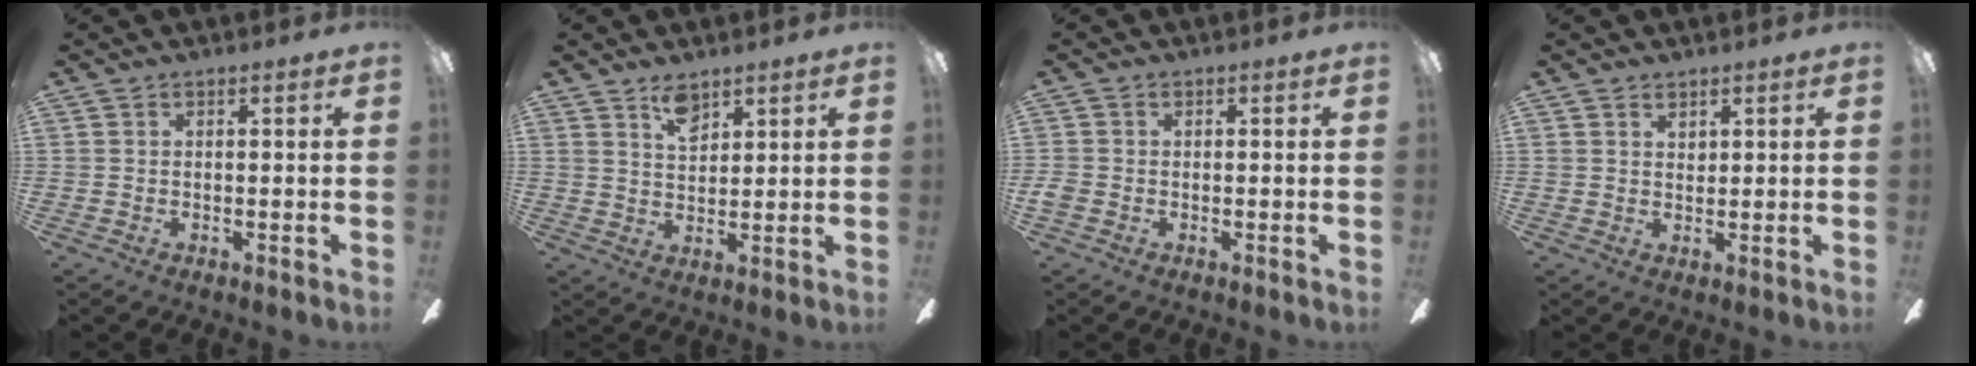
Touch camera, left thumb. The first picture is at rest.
{"total": 5.5, "force": [4.0, 2.6, 2.7], "torque": [-0.039, -0.015, 0.069]}
{"total": 1.7, "force": [-0.7, 1.3, 0.9], "torque": [-0.022, 0.002, -0.014]}
{"total": 1.9, "force": [1.3, 1.1, 0.7], "torque": [-0.006, -0.003, 0.023]}